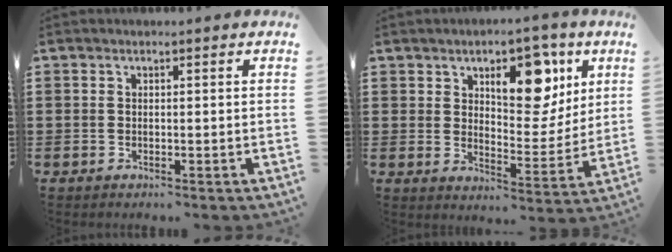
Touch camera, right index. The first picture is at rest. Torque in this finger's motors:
{"motor_torque": [0.38, 0.12, 0.37, 0.13]}